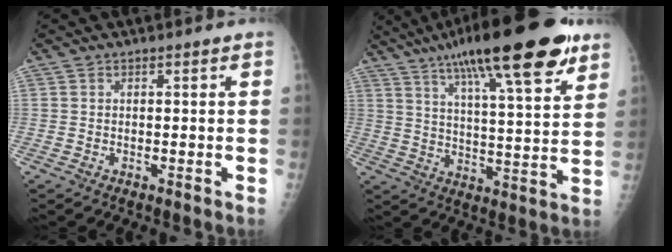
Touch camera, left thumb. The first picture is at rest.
{"total": 23.9, "force": [14.5, 5.4, 18.2], "torque": [-0.275, -0.028, 0.223]}